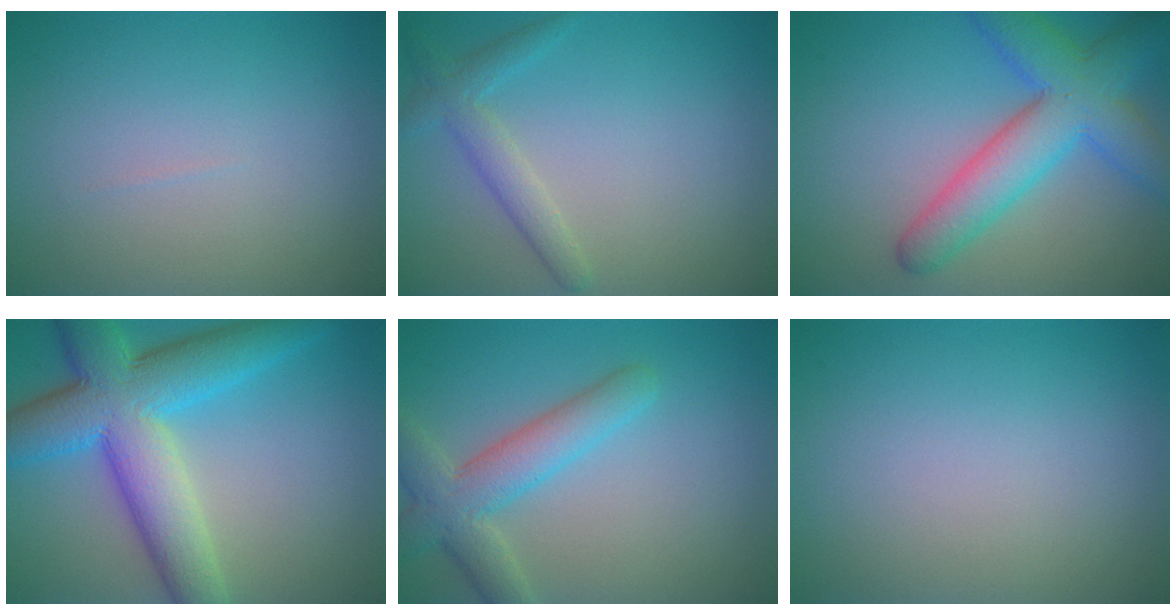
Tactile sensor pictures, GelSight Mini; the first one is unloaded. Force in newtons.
{"total": 2.5, "press": 2.5, "slide": 0.1}
{"total": 7.5, "press": 7.5, "slide": 0.2}
{"total": 10.5, "press": 10.5, "slide": 0.3}
{"total": 4.8, "press": 4.8, "slide": 0.2}
{"total": 0.0}